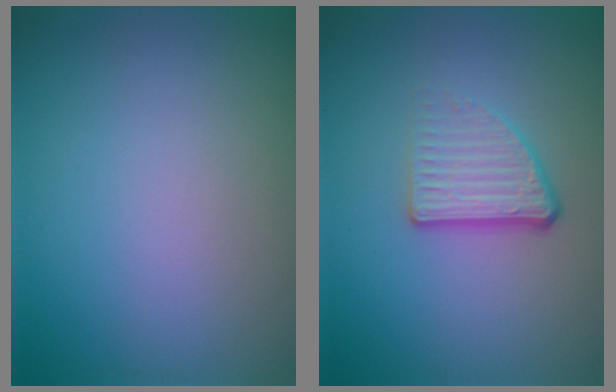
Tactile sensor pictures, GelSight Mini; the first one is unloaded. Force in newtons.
{"total": 3.6, "press": 2.2, "slide": 2.8}